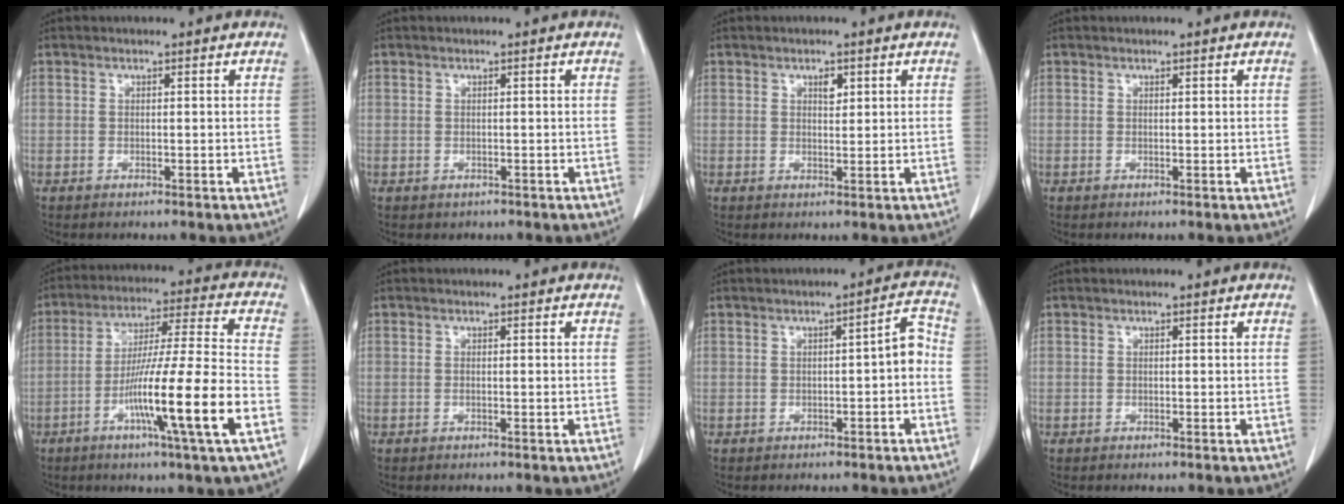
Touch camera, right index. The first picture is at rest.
{"total": 0.7, "force": [-0.3, 0.6, 0.0], "torque": [-0.002, 0.003, -0.002]}
{"total": 1.6, "force": [0.8, 0.8, 1.2], "torque": [-0.016, -0.002, 0.013]}
{"total": 0.0}
{"total": 16.4, "force": [-6.3, -1.3, 15.1], "torque": [-0.268, -0.013, -0.110]}
{"total": 0.6, "force": [-0.1, 0.0, 0.6], "torque": [-0.012, -0.002, 0.000]}
{"total": 3.8, "force": [-0.8, 0.9, 3.6], "torque": [-0.045, 0.019, -0.011]}
{"total": 0.0}